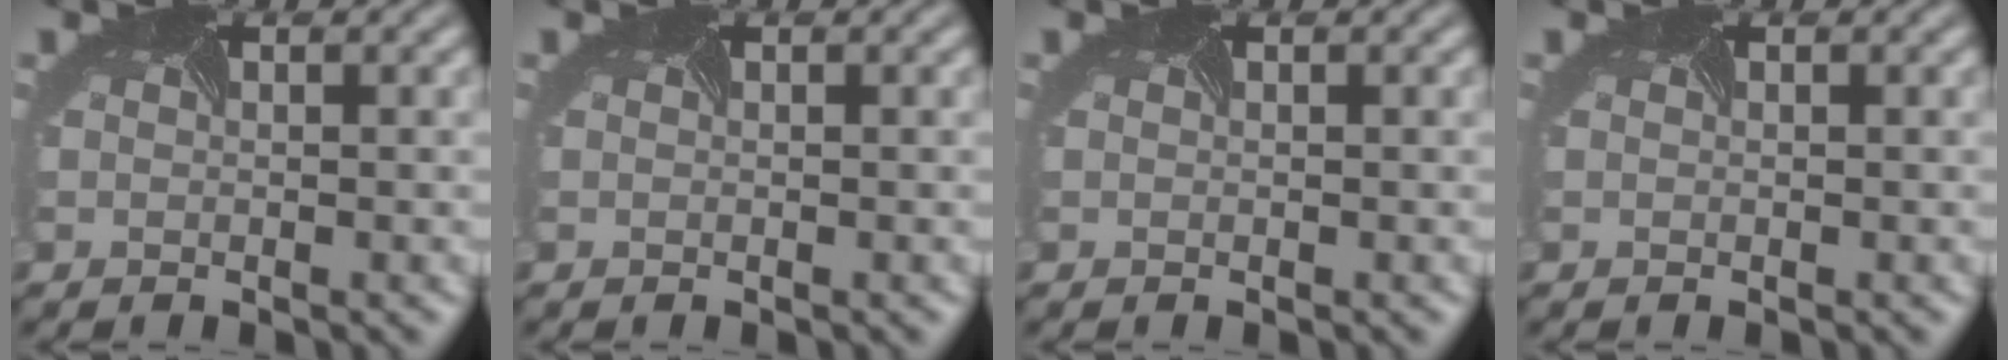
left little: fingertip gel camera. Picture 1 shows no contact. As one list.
[{"total": 0.0}, {"total": 0.0}, {"total": 0.0}]